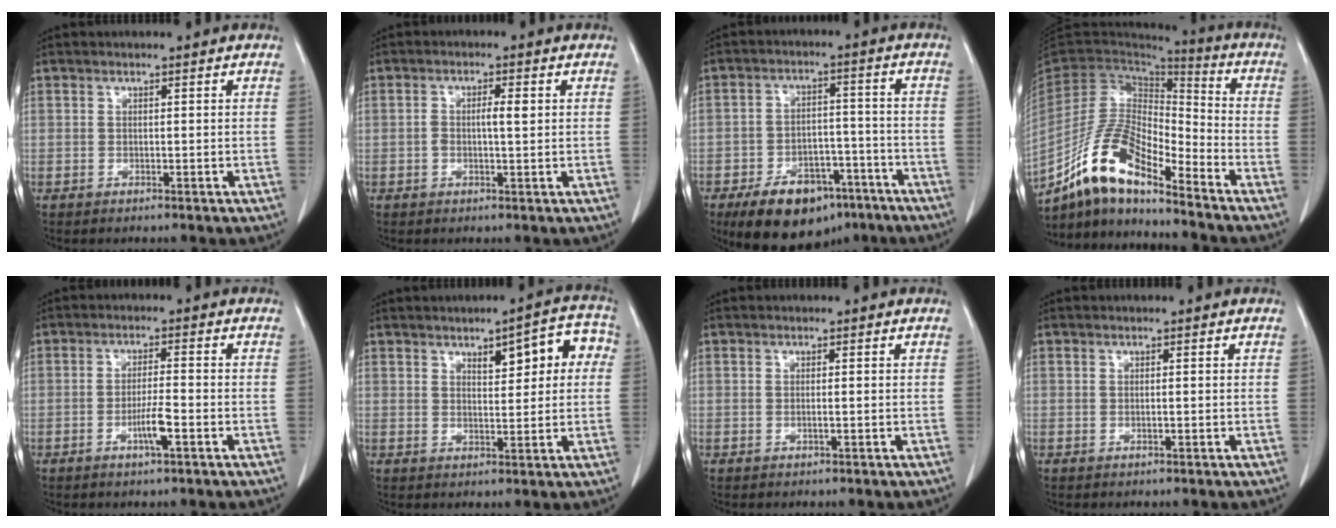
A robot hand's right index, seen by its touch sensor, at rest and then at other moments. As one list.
[{"total": 3.0, "force": [0.2, 0.7, 2.9], "torque": [-0.055, 0.010, 0.004]}, {"total": 14.0, "force": [-9.3, 7.3, 7.5], "torque": [-0.112, 0.012, -0.143]}, {"total": 14.1, "force": [-10.8, 3.4, 8.4], "torque": [-0.165, 0.015, -0.201]}, {"total": 4.2, "force": [-1.8, 0.1, 3.8], "torque": [-0.070, -0.004, -0.034]}, {"total": 7.8, "force": [2.6, 2.8, 6.8], "torque": [-0.074, 0.027, 0.032]}, {"total": 0.7, "force": [-0.2, 0.0, 0.7], "torque": [-0.013, 0.000, -0.002]}, {"total": 0.5, "force": [-0.1, 0.0, 0.5], "torque": [-0.010, 0.000, -0.001]}]